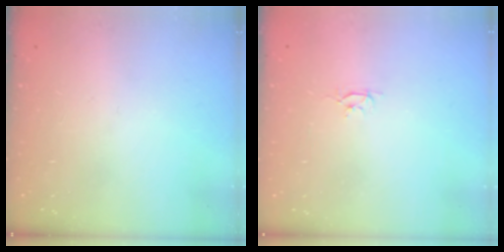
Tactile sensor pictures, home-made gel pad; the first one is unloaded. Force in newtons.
{"total": 2.6, "press": 2.6, "slide": 0.3}